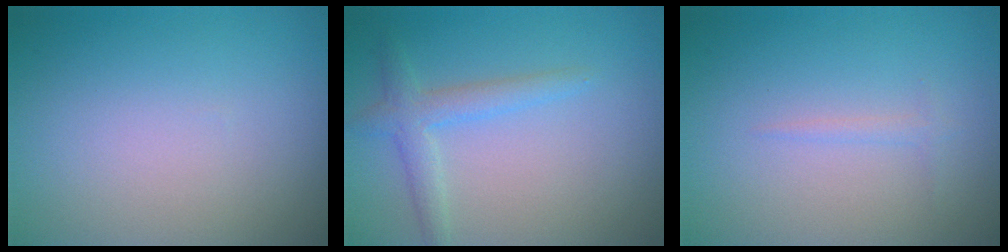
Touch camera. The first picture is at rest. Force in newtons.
{"total": 2.5, "press": 2.5, "slide": 0.1}
{"total": 0.7, "press": 0.7, "slide": 0.0}